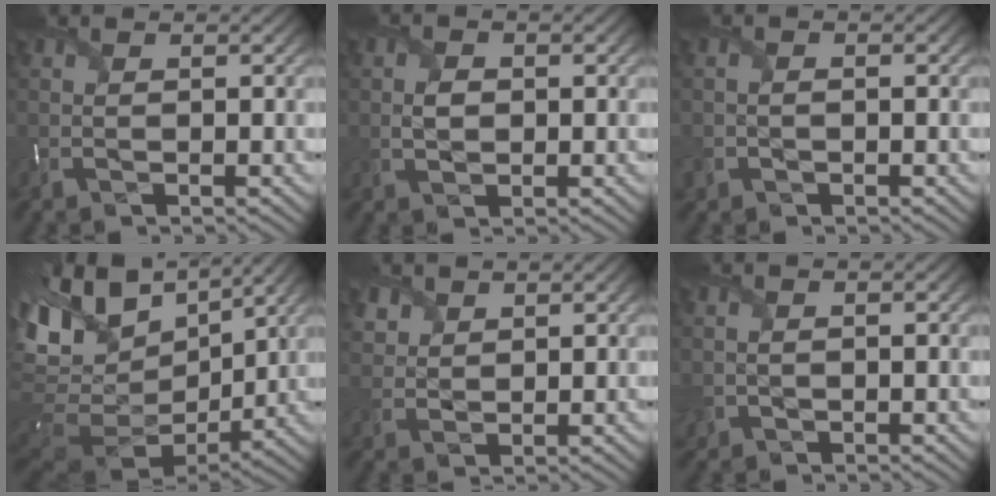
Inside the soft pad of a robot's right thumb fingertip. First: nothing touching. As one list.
[{"total": 2.4, "force": [0.0, 1.7, 1.6], "torque": [-0.038, -0.003, 0.001]}, {"total": 1.5, "force": [-0.8, 1.1, 0.5], "torque": [-0.013, -0.008, -0.016]}, {"total": 15.9, "force": [5.0, 9.7, 11.6], "torque": [-0.263, -0.005, 0.112]}, {"total": 2.6, "force": [1.9, 1.8, -0.1], "torque": [-0.013, 0.000, 0.043]}, {"total": 0.9, "force": [-0.3, 0.8, 0.1], "torque": [-0.002, -0.004, -0.003]}]